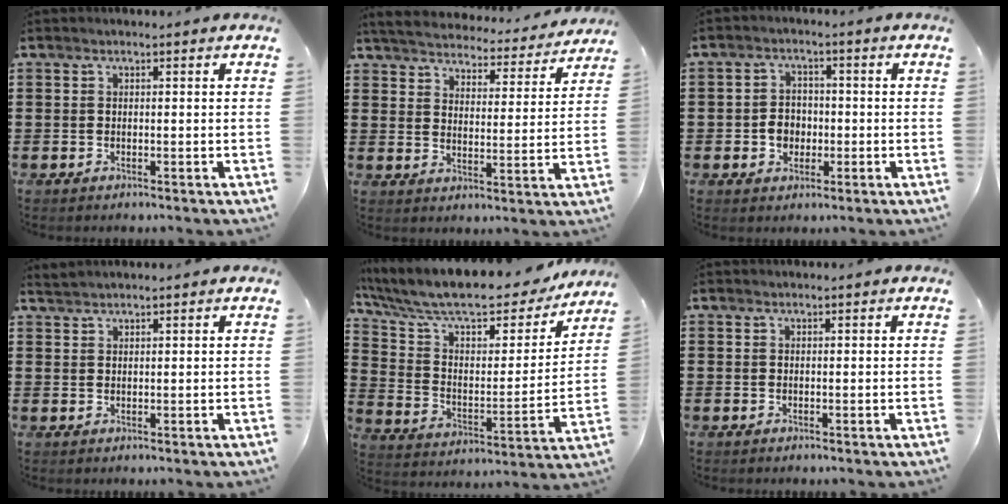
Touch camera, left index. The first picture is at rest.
{"total": 4.8, "force": [4.8, 0.2, 0.4], "torque": [-0.036, -0.035, 0.079]}
{"total": 3.5, "force": [-0.7, 3.0, 1.6], "torque": [-0.031, 0.002, -0.018]}
{"total": 1.4, "force": [1.4, 0.0, 0.1], "torque": [-0.005, 0.000, 0.027]}
{"total": 11.4, "force": [9.5, 2.7, 5.6], "torque": [-0.142, -0.063, 0.163]}
{"total": 0.0}